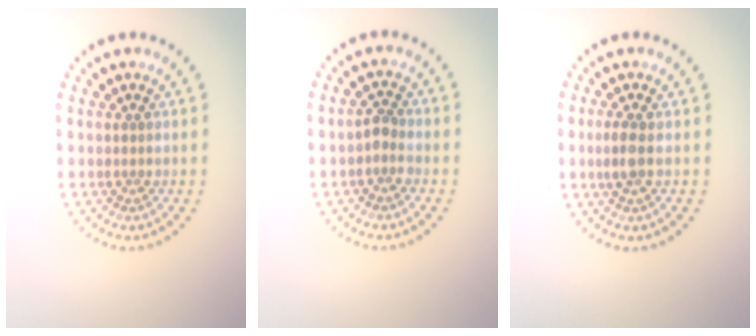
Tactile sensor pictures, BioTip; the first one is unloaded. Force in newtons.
{"total": 1.3, "press": 1.1, "slide": 0.7}
{"total": 1.7, "press": 1.6, "slide": 0.6}